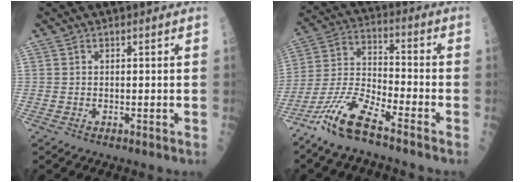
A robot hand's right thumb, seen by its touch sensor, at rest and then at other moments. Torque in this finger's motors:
{"motor_torque": [0.29, 0.09, 0.83, -0.68, 0.29]}